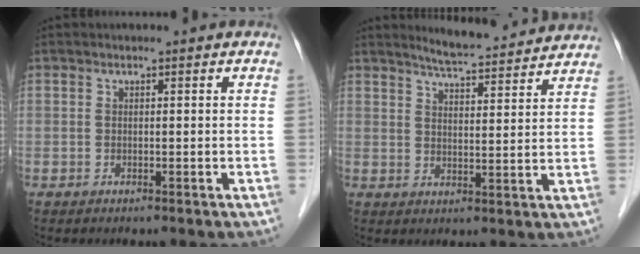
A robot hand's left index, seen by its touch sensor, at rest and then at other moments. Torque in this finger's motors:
{"motor_torque": [0.31, -0.66, 0.08, 0.00]}